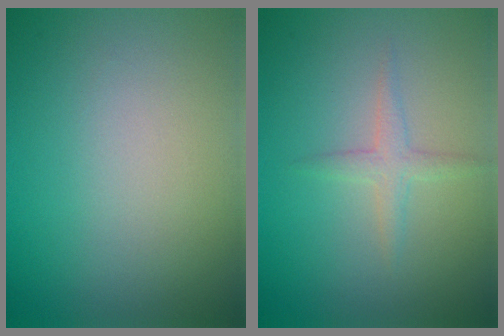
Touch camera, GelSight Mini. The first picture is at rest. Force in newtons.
{"total": 1.6, "press": 1.6, "slide": 0.0}